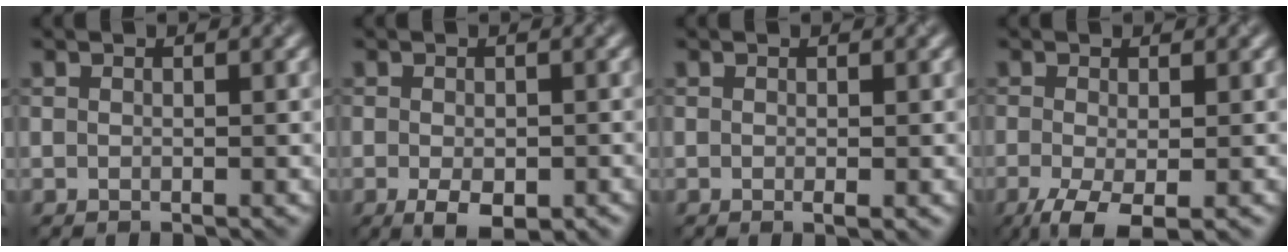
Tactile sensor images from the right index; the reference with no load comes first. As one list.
[{"total": 3.5, "force": [-1.5, 1.7, 2.7], "torque": [-0.041, -0.010, -0.017]}, {"total": 0.7, "force": [-0.1, 0.1, 0.7], "torque": [-0.010, -0.004, -0.001]}, {"total": 4.3, "force": [-2.0, 1.3, 3.5], "torque": [-0.074, -0.008, -0.038]}]